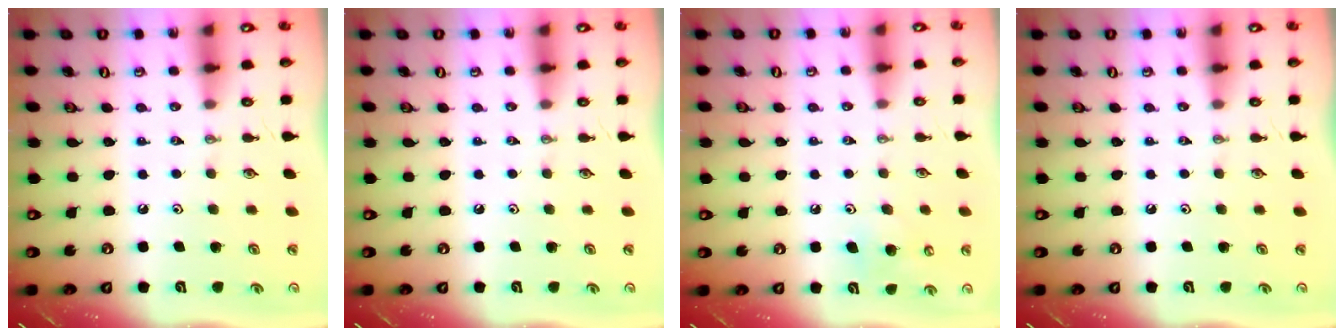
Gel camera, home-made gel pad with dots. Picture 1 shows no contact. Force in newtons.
{"total": 0.0}
{"total": 9.5, "press": 9.4, "slide": 1.4}
{"total": 0.0}